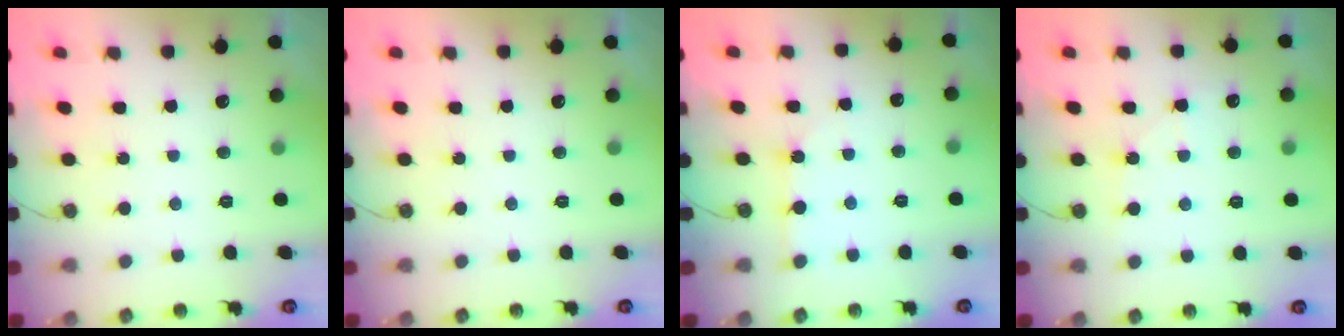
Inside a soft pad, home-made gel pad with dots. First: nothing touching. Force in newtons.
{"total": 0.0}
{"total": 2.6, "press": 2.6, "slide": 0.4}
{"total": 5.4, "press": 5.4, "slide": 0.7}